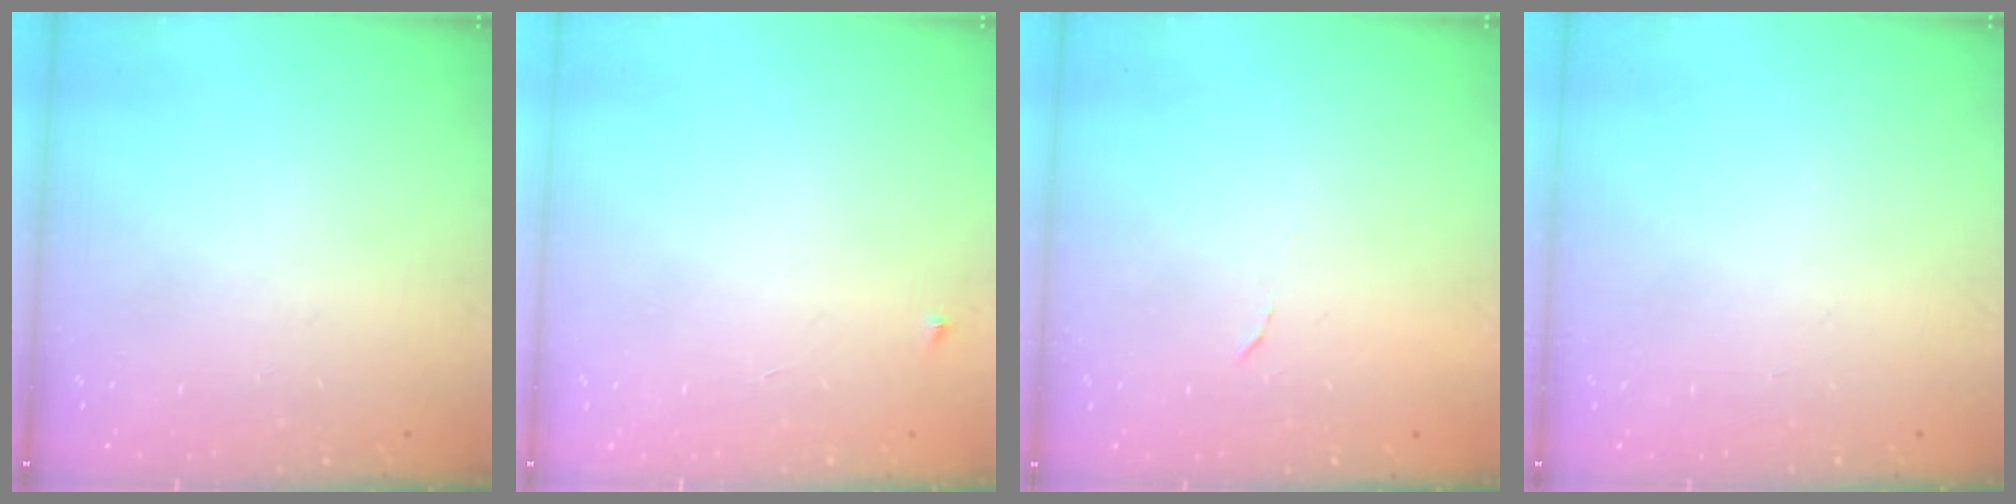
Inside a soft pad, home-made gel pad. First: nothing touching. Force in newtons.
{"total": 2.3, "press": 2.3, "slide": 0.3}
{"total": 3.7, "press": 3.7, "slide": 0.2}
{"total": 0.0}